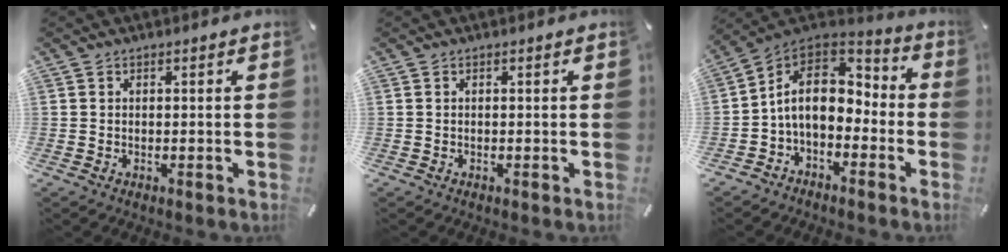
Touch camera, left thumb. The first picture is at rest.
{"total": 0.0}
{"total": 12.2, "force": [-0.8, 8.9, 8.2], "torque": [-0.157, 0.008, -0.016]}